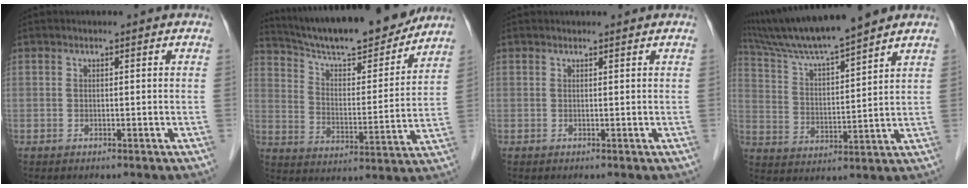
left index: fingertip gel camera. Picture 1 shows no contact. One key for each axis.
{"total": 19.6, "fx": 17.6, "fy": 2.7, "fz": 8.2, "tx": -0.136, "ty": -0.008, "tz": 0.269}
{"total": 0.9, "fx": 0.9, "fy": 0.1, "fz": 0.0, "tx": -0.007, "ty": 0.008, "tz": 0.013}
{"total": 12.3, "fx": 10.9, "fy": -0.6, "fz": 5.8, "tx": -0.113, "ty": 0.013, "tz": 0.198}